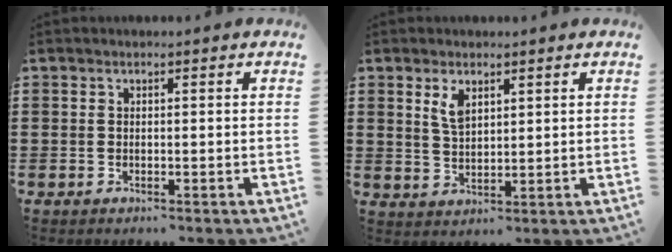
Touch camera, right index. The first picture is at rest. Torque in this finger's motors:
{"motor_torque": [0.42, 0.38, 0.11, 0.07]}